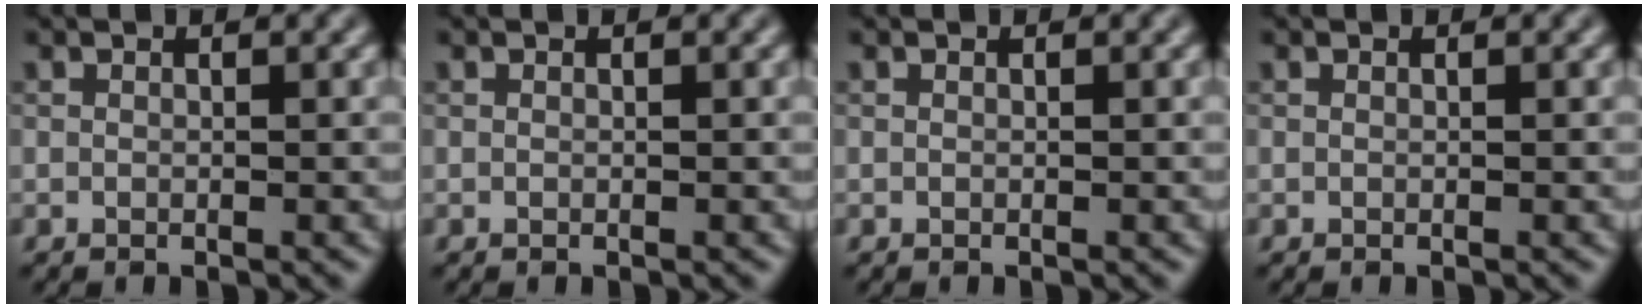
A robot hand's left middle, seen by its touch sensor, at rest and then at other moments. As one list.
[{"total": 0.0}, {"total": 0.0}, {"total": 0.0}]